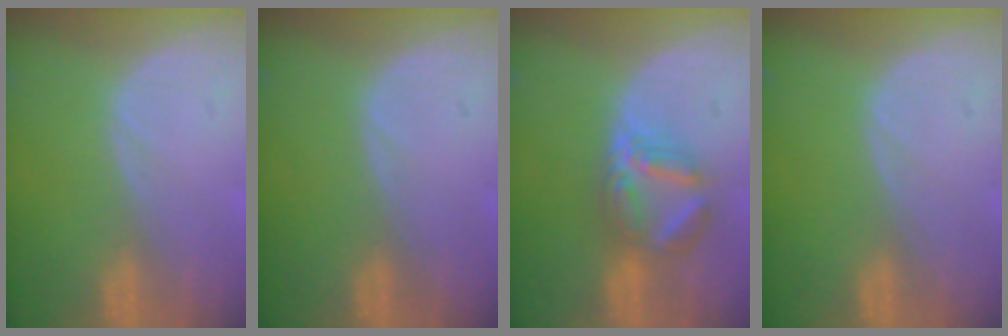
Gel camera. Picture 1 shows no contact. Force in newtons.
{"total": 0.0}
{"total": 5.8, "press": 5.7, "slide": 1.2}
{"total": 0.0}